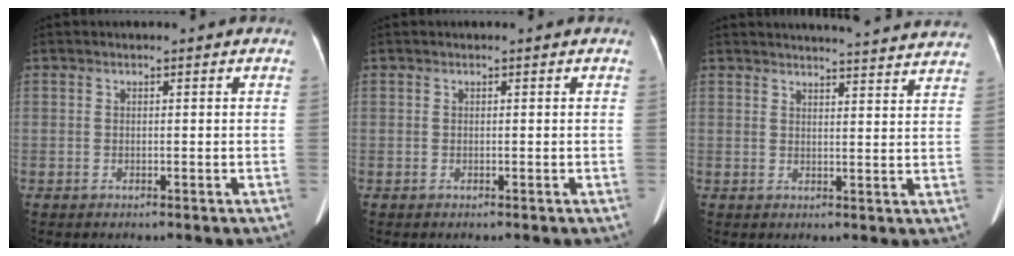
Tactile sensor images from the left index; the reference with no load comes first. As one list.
[{"total": 0.0}, {"total": 18.0, "force": [17.4, 0.9, 4.7], "torque": [-0.053, -0.030, 0.195]}]